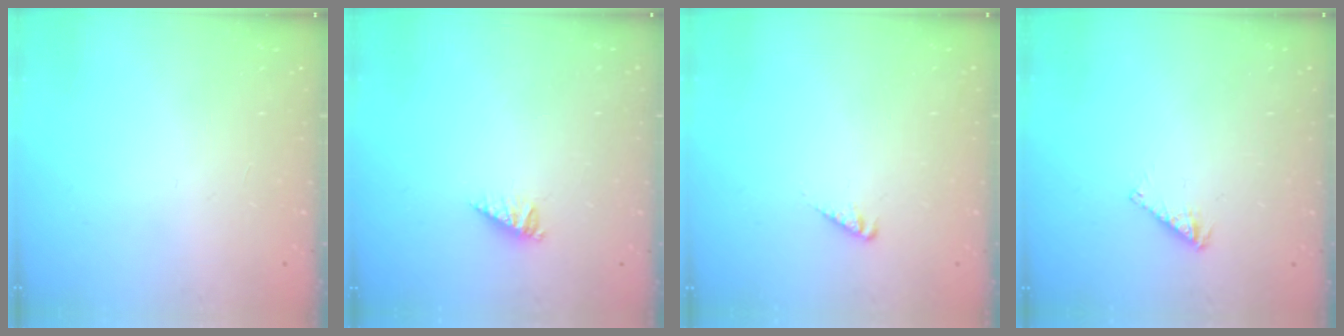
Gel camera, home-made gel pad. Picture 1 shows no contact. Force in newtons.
{"total": 2.9, "press": 2.8, "slide": 0.2}
{"total": 1.1, "press": 1.0, "slide": 0.2}
{"total": 3.7, "press": 3.7, "slide": 0.3}